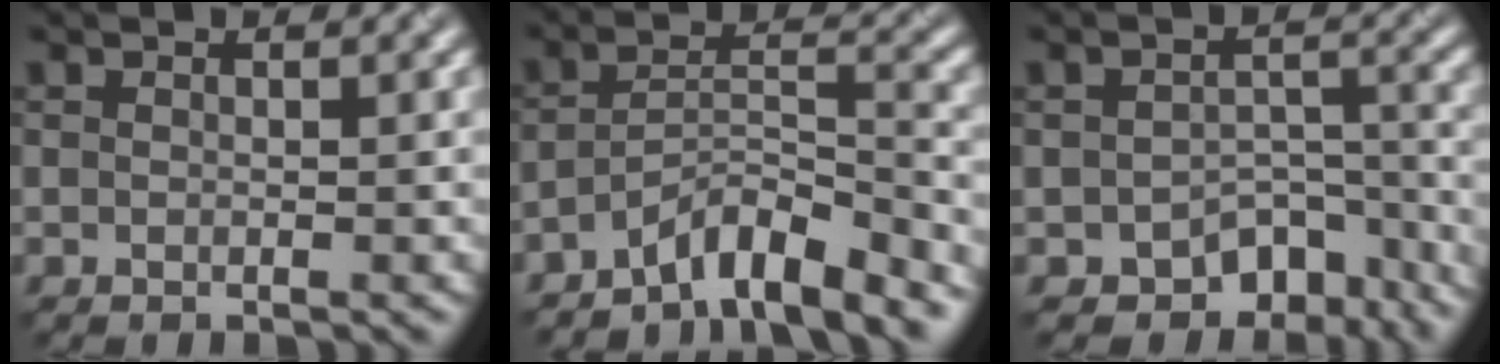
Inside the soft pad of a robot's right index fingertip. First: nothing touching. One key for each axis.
{"total": 5.9, "fx": -4.8, "fy": 1.0, "fz": 3.3, "tx": -0.048, "ty": 0.007, "tz": -0.085}
{"total": 6.0, "fx": -4.2, "fy": 3.4, "fz": 2.7, "tx": -0.020, "ty": -0.012, "tz": -0.057}